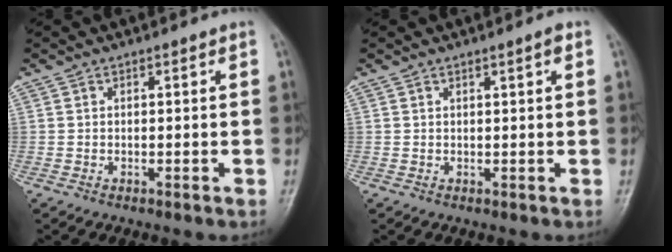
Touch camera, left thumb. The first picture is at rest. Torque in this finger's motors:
{"motor_torque": [-0.14, 0.02, 0.07, 0.03, 0.05]}